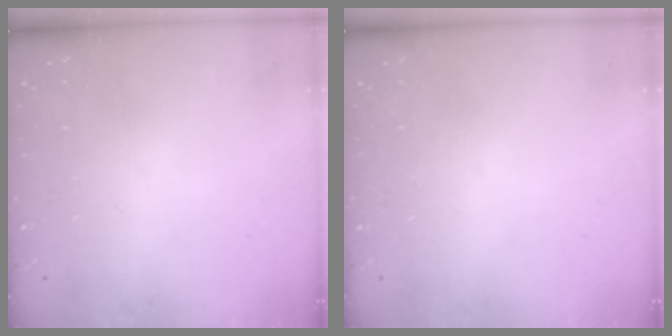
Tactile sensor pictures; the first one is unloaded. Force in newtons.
{"total": 0.0}